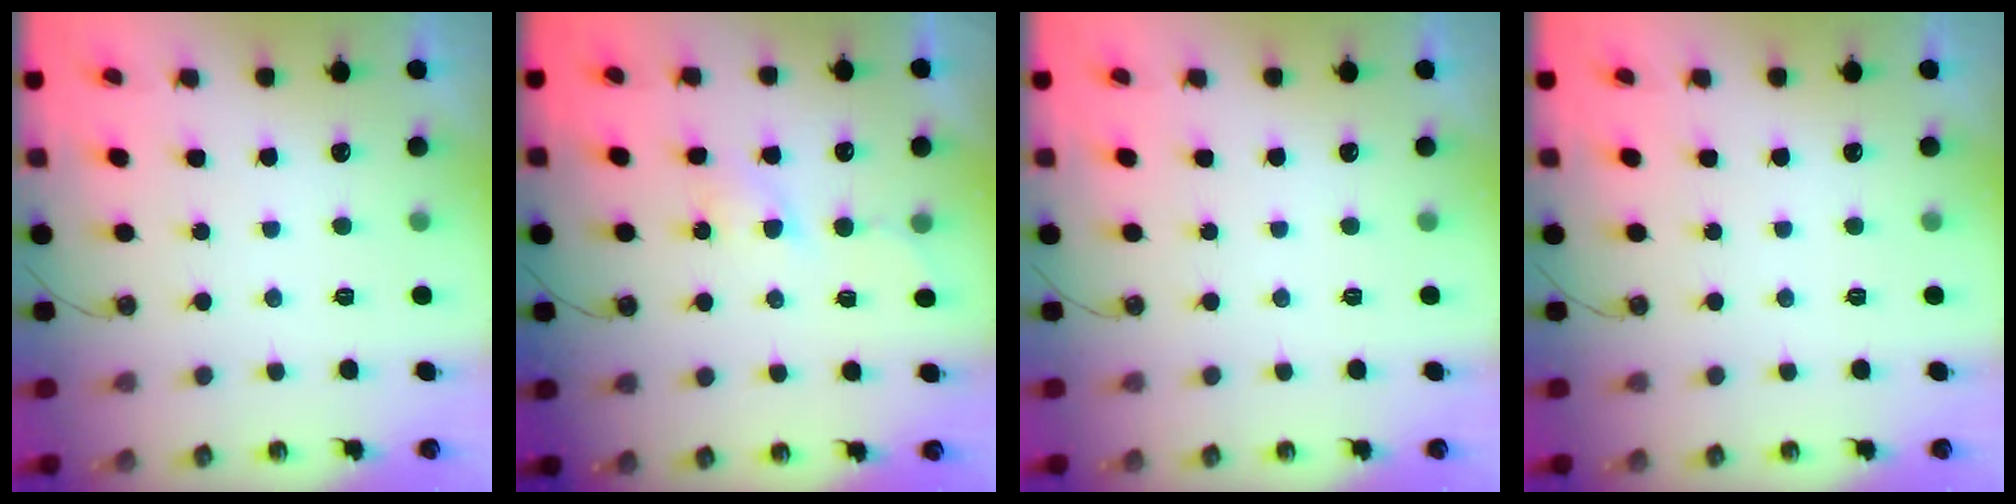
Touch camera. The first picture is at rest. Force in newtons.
{"total": 4.1, "press": 4.0, "slide": 0.6}
{"total": 0.0}
{"total": 0.0}